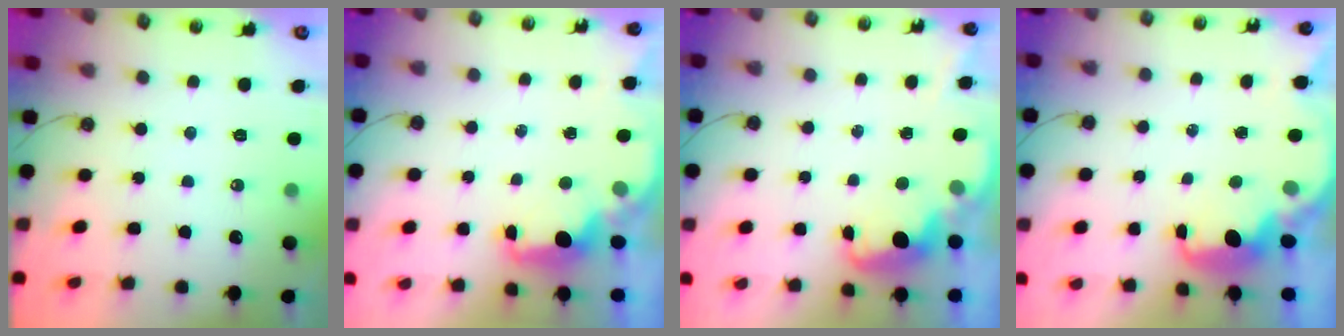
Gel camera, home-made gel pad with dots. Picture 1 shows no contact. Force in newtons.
{"total": 2.3, "press": 2.2, "slide": 0.7}
{"total": 2.8, "press": 2.6, "slide": 0.8}
{"total": 4.9, "press": 4.9, "slide": 0.6}